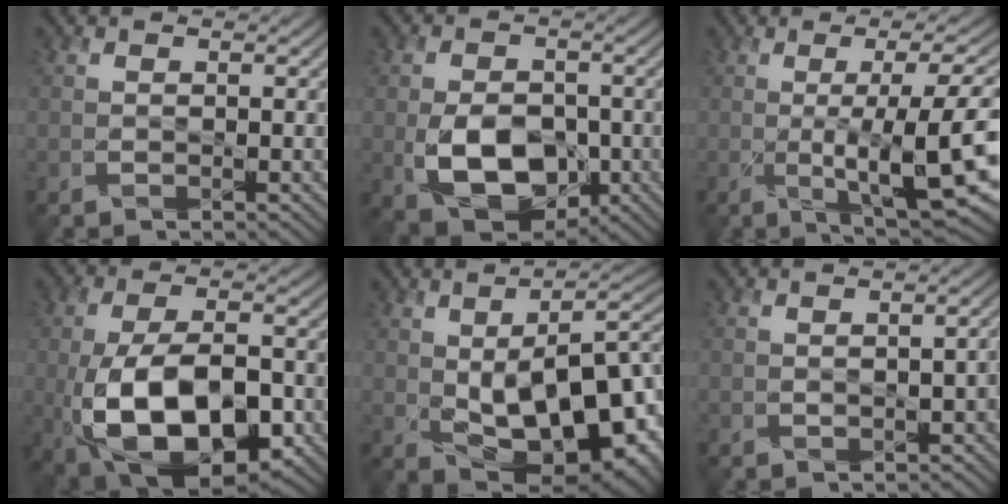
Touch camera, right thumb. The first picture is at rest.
{"total": 9.6, "force": [-2.9, 6.4, 6.6], "torque": [-0.131, -0.024, -0.050]}
{"total": 12.8, "force": [-0.7, 2.4, 12.5], "torque": [-0.165, 0.016, 0.000]}
{"total": 15.9, "force": [-5.1, 8.1, 12.7], "torque": [-0.232, -0.019, -0.082]}
{"total": 17.9, "force": [-1.7, 8.9, 15.4], "torque": [-0.231, -0.019, -0.010]}
{"total": 1.8, "force": [-0.8, 0.8, 1.5], "torque": [-0.019, 0.001, -0.007]}